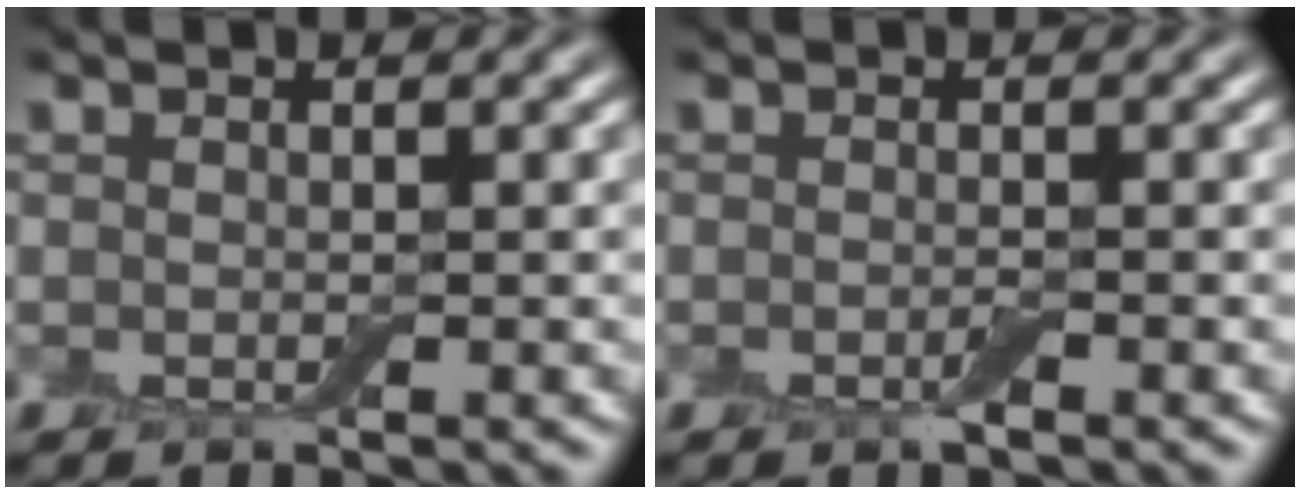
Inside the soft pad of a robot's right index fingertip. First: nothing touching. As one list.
[{"total": 0.7, "force": [-0.4, 0.1, 0.6], "torque": [-0.012, -0.001, -0.008]}]